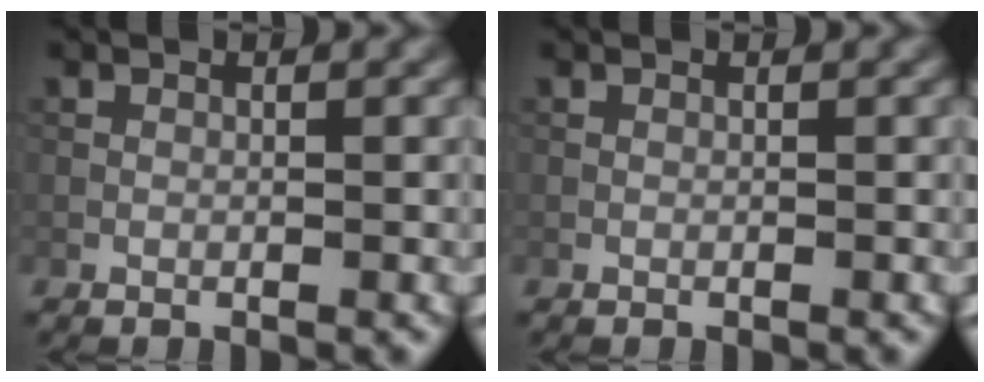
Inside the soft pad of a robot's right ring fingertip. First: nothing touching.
{"total": 0.0}